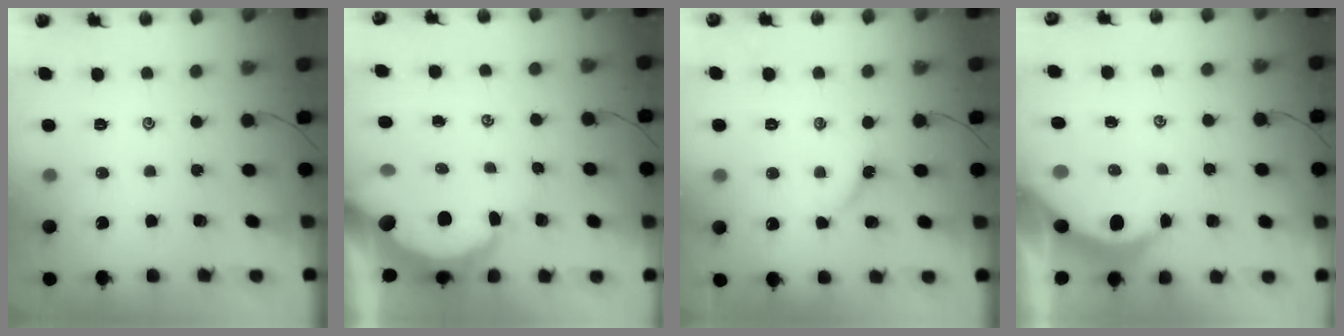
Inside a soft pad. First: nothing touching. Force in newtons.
{"total": 8.7, "press": 8.7, "slide": 0.9}
{"total": 3.3, "press": 3.3, "slide": 0.5}
{"total": 4.0, "press": 4.0, "slide": 0.5}